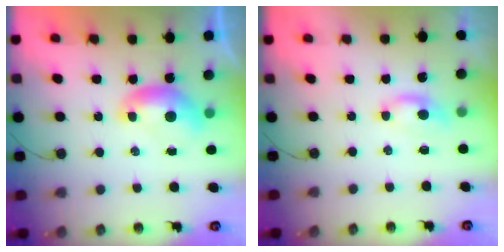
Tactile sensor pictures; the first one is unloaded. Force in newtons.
{"total": 0.9, "press": 0.8, "slide": 0.4}